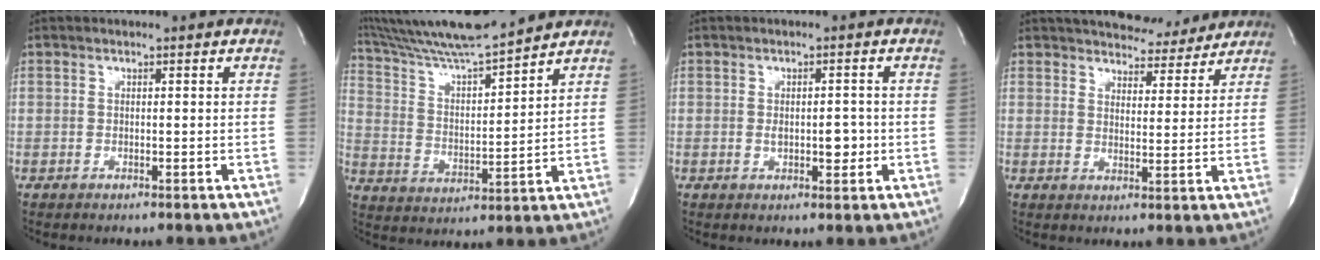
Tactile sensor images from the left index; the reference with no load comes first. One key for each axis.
{"total": 15.5, "fx": 14.1, "fy": -0.3, "fz": 6.4, "tx": -0.125, "ty": 0.004, "tz": 0.247}
{"total": 3.3, "fx": -0.4, "fy": 1.5, "fz": 2.9, "tx": -0.046, "ty": -0.001, "tz": -0.001}
{"total": 9.1, "fx": 8.4, "fy": 3.1, "fz": 2.0, "tx": -0.017, "ty": 0.000, "tz": 0.108}